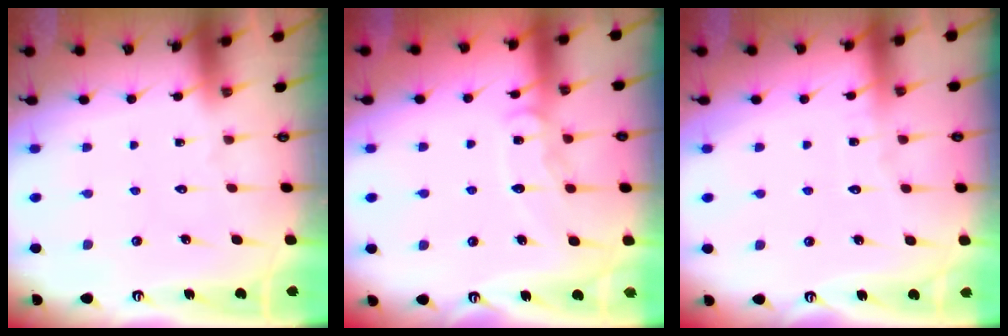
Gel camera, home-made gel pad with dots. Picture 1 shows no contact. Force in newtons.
{"total": 9.7, "press": 9.6, "slide": 0.9}
{"total": 2.1, "press": 2.1, "slide": 0.1}